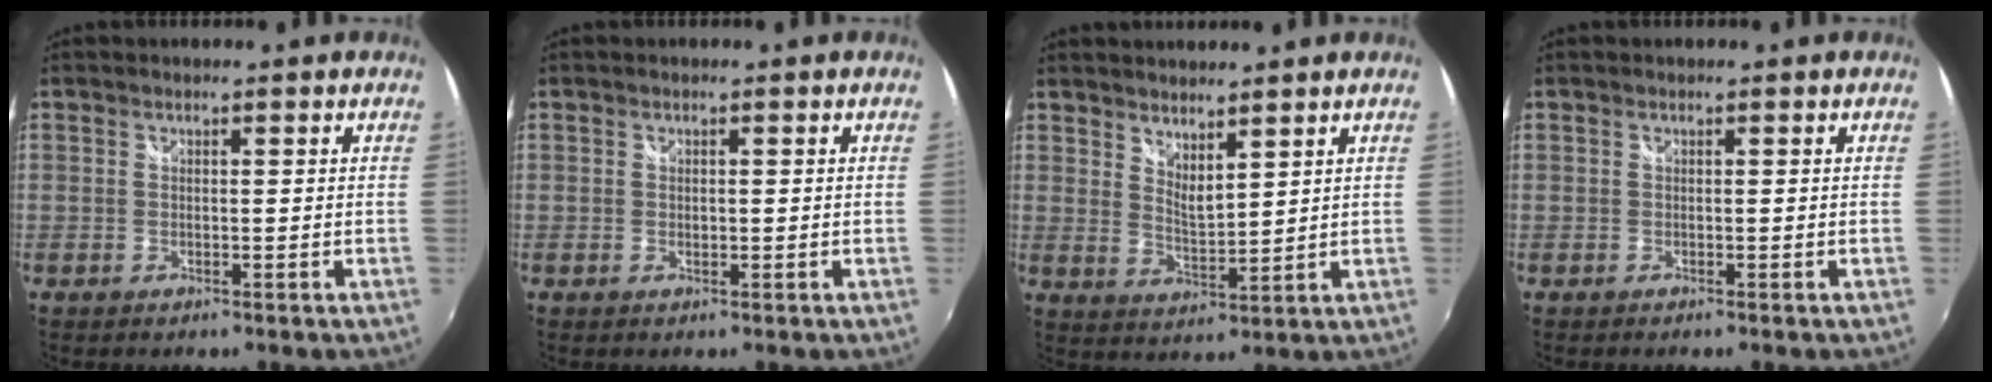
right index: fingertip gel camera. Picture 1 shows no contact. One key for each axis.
{"total": 0.6, "fx": 0.1, "fy": 0.4, "fz": 0.5, "tx": -0.008, "ty": -0.001, "tz": 0.002}
{"total": 5.0, "fx": 4.3, "fy": 1.1, "fz": 2.5, "tx": -0.038, "ty": -0.008, "tz": 0.074}
{"total": 0.0}